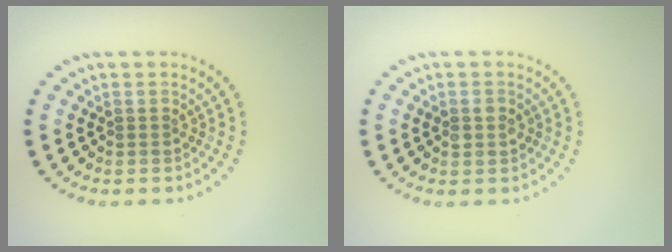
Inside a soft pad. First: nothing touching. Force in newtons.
{"total": 1.0, "press": 1.0, "slide": 0.2}